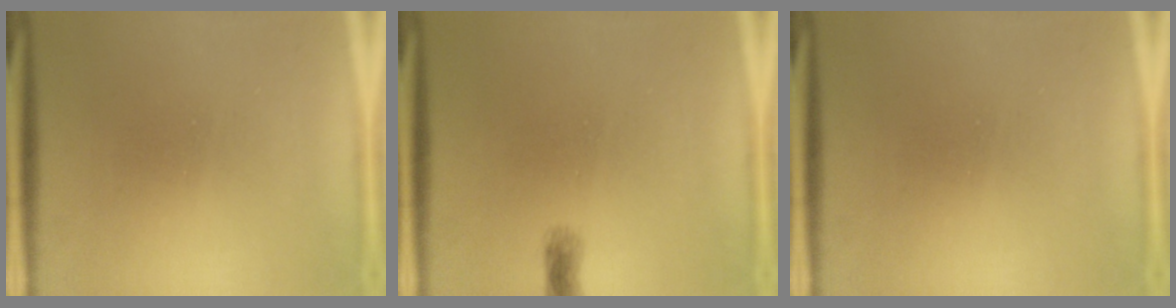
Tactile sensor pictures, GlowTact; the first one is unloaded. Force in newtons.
{"total": 0.6}
{"total": 0.0}